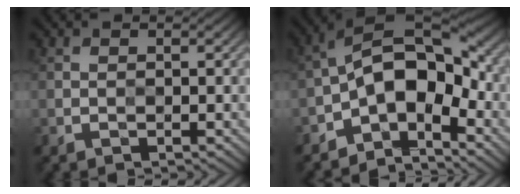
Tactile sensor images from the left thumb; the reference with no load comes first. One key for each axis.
{"total": 11.3, "fx": -4.1, "fy": 6.1, "fz": 8.6, "tx": -0.124, "ty": 0.008, "tz": -0.089}